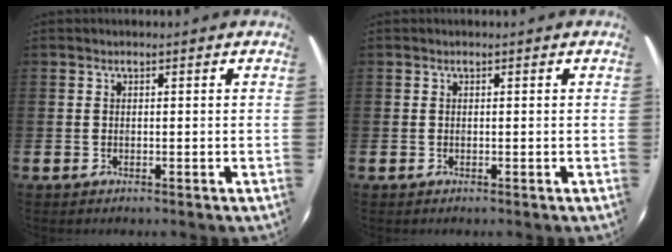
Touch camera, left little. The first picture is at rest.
{"total": 0.0}